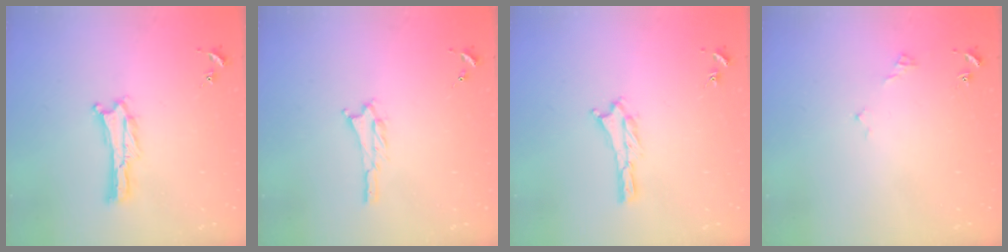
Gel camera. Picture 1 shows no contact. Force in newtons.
{"total": 1.2, "press": 1.2, "slide": 0.2}
{"total": 1.2, "press": 1.1, "slide": 0.2}
{"total": 2.9, "press": 2.9, "slide": 0.3}